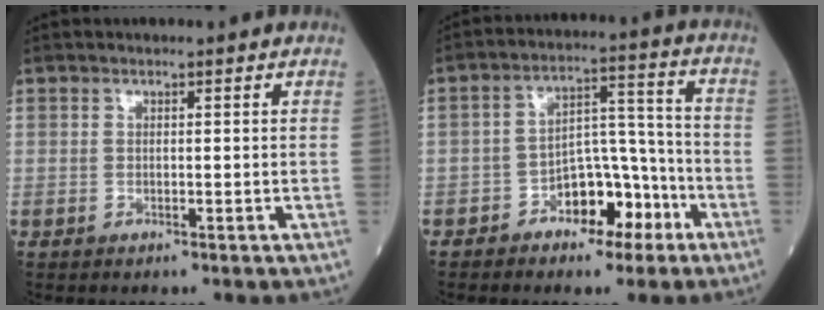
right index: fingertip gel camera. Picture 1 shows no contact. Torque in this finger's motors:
{"motor_torque": [0.22, -0.27, 0.14, 0.03]}